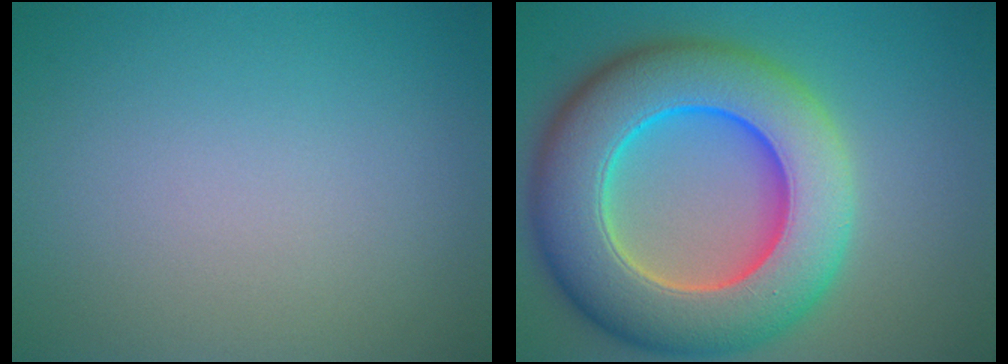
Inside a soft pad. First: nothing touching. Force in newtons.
{"total": 13.3, "press": 13.1, "slide": 2.1}